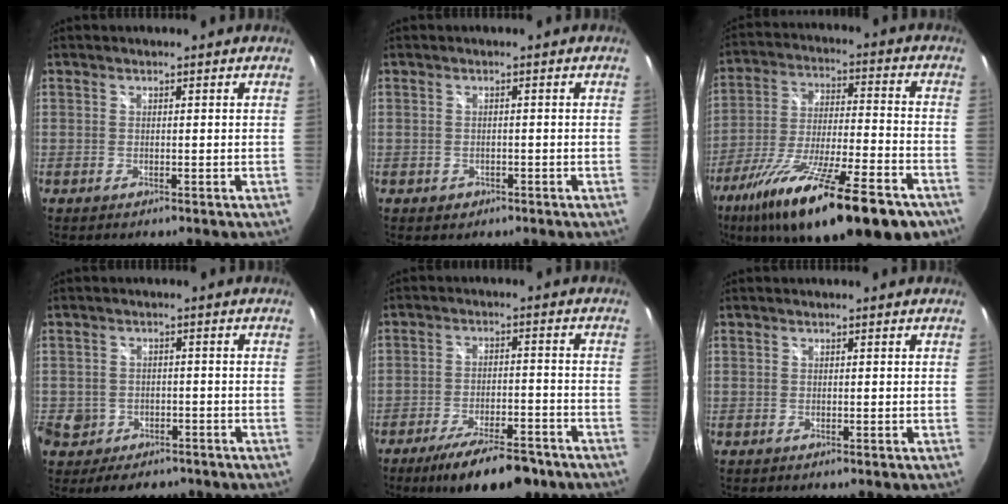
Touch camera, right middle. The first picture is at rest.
{"total": 1.6, "force": [-0.8, 1.4, 0.5], "torque": [-0.011, -0.001, -0.007]}
{"total": 26.3, "force": [-17.1, 5.8, 19.1], "torque": [-0.333, -0.064, -0.268]}
{"total": 9.0, "force": [-4.4, 7.0, 3.5], "torque": [-0.099, 0.001, -0.059]}
{"total": 13.7, "force": [-10.5, 3.8, 7.9], "torque": [-0.148, -0.019, -0.155]}
{"total": 0.0}